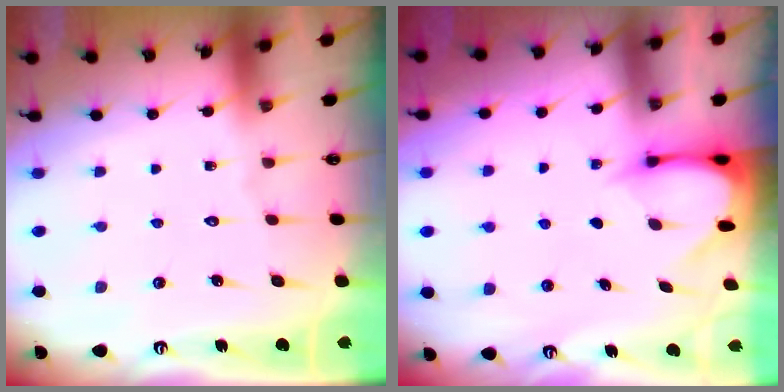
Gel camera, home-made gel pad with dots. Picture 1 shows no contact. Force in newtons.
{"total": 3.5, "press": 3.5, "slide": 0.2}